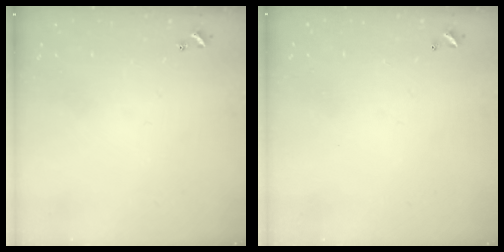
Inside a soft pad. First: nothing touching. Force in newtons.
{"total": 2.9, "press": 2.9, "slide": 0.1}